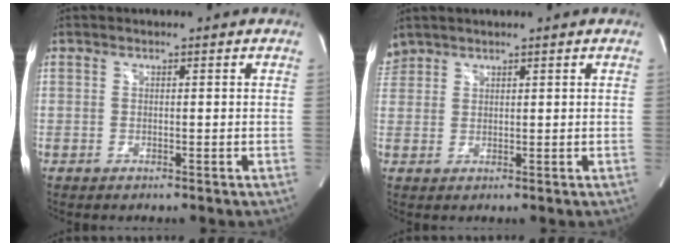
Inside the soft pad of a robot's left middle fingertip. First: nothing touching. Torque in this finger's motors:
{"motor_torque": [0.25, -0.24, 0.05, -0.02]}